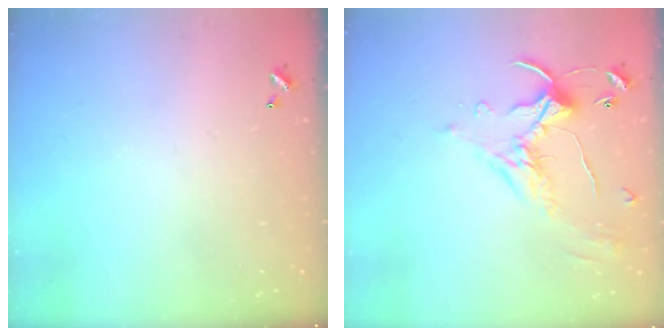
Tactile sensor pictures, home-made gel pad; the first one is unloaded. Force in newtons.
{"total": 1.1, "press": 0.4, "slide": 1.0}